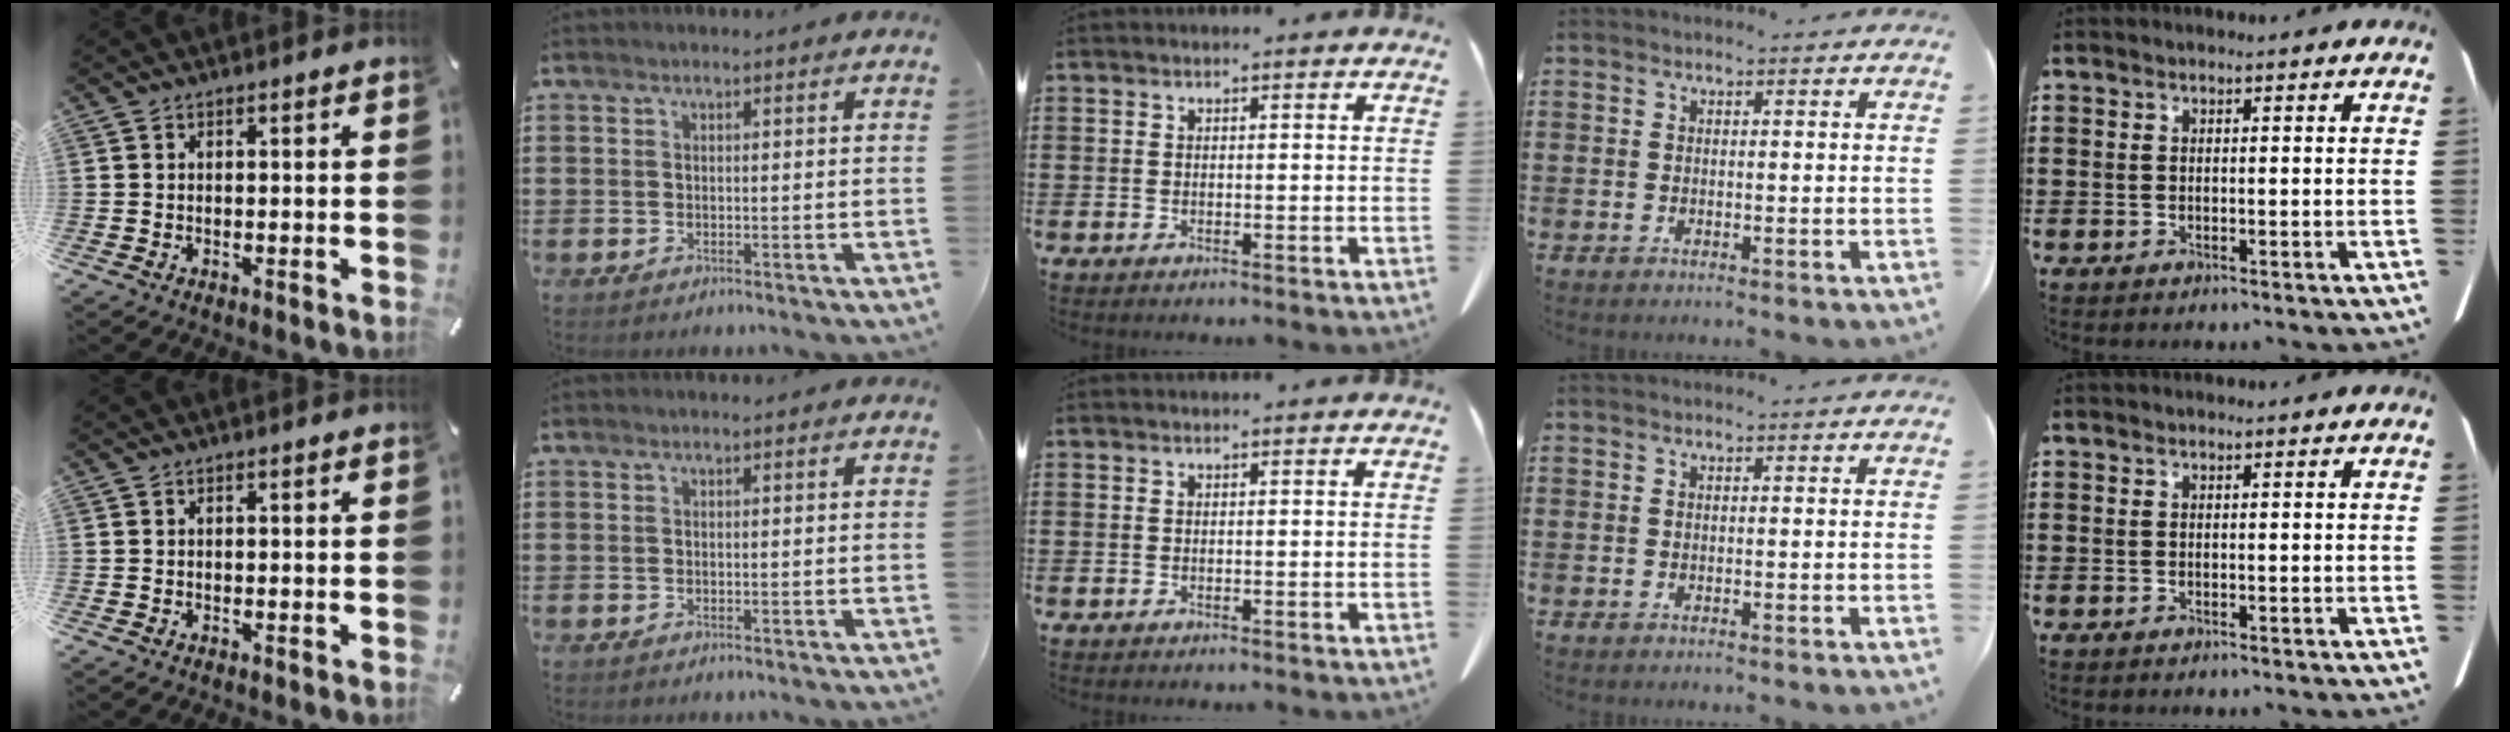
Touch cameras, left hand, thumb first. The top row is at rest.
{}